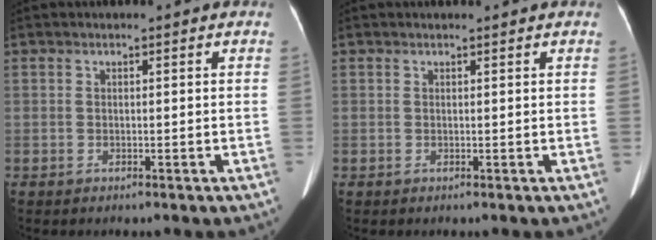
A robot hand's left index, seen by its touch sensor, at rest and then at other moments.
{"total": 0.6, "force": [0.6, 0.0, 0.2], "torque": [-0.007, 0.002, 0.010]}